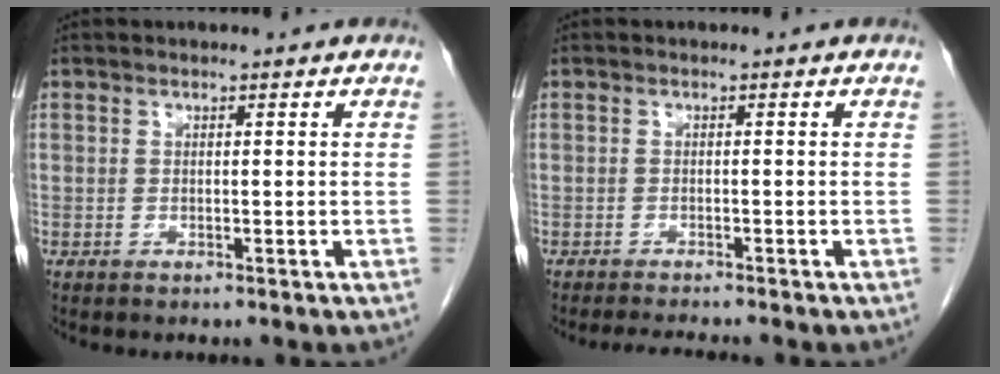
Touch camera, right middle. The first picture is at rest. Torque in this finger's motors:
{"motor_torque": [0.01, 0.02, -0.01, 0.00]}